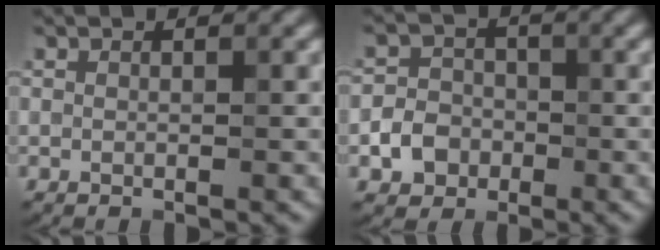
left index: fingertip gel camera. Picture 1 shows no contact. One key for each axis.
{"total": 3.1, "fx": -1.2, "fy": 2.6, "fz": 1.1, "tx": -0.010, "ty": 0.004, "tz": -0.026}